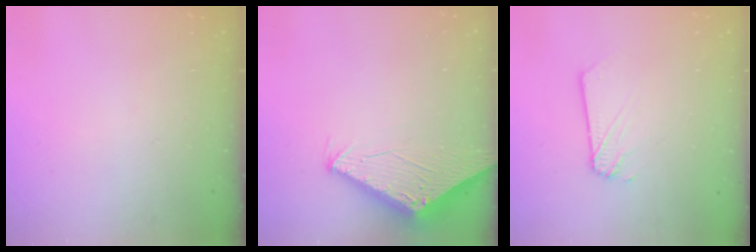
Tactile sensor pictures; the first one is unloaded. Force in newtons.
{"total": 2.8, "press": 2.8, "slide": 0.2}
{"total": 1.9, "press": 1.9, "slide": 0.3}